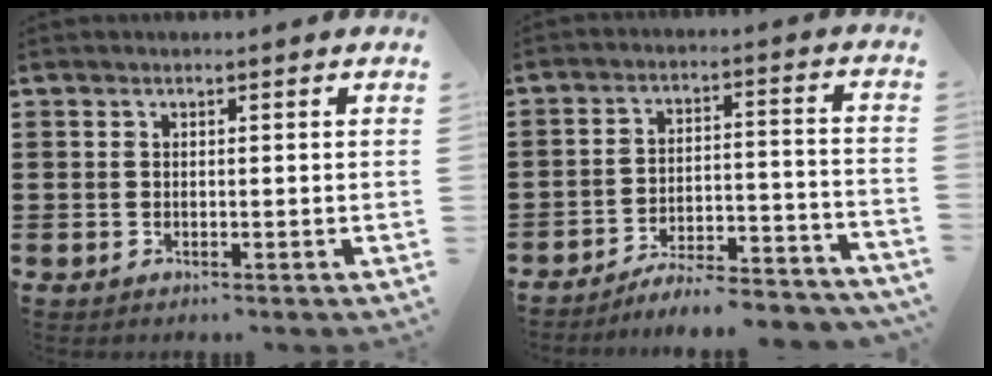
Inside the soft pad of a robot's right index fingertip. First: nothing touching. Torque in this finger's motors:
{"motor_torque": [2.14, 0.00, 0.58, 0.17]}